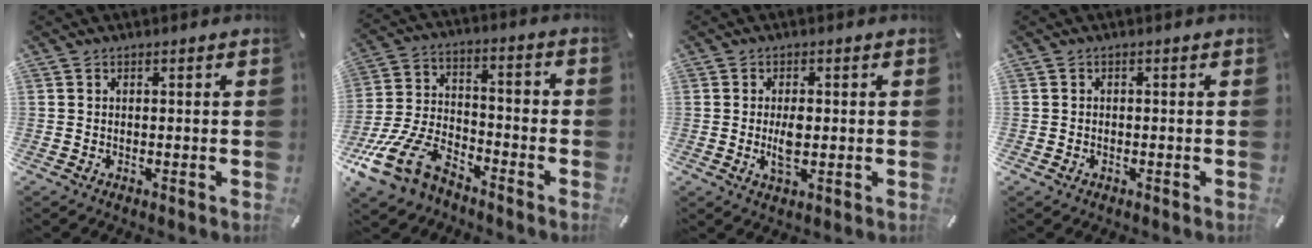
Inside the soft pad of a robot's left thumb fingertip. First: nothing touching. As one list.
[{"total": 15.9, "force": [-10.9, 8.1, 8.4], "torque": [-0.167, 0.057, -0.195]}, {"total": 4.5, "force": [0.0, 2.1, 4.0], "torque": [-0.089, -0.010, -0.009]}, {"total": 0.9, "force": [-0.4, 0.7, 0.2], "torque": [-0.003, 0.004, -0.010]}]